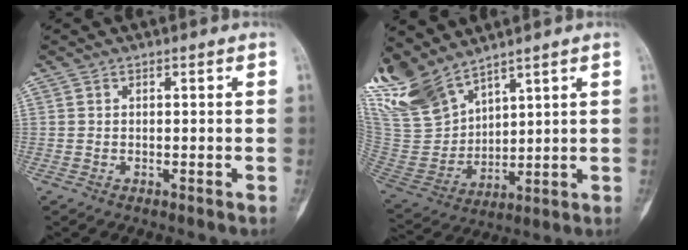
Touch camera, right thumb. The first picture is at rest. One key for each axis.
{"total": 16.7, "fx": 13.6, "fy": 6.5, "fz": 7.1, "tx": -0.134, "ty": -0.054, "tz": 0.292}